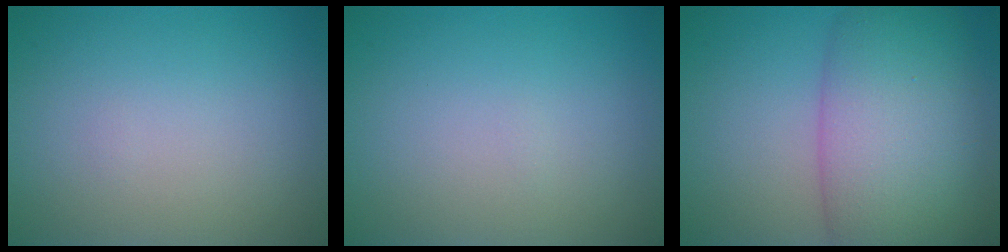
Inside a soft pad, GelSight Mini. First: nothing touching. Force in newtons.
{"total": 0.0}
{"total": 10.5, "press": 10.5, "slide": 0.4}